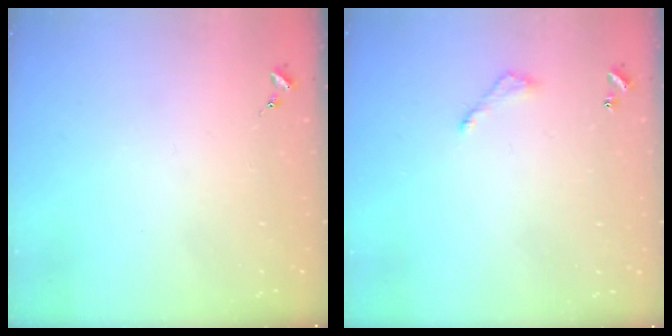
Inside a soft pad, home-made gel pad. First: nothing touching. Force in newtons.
{"total": 6.0, "press": 6.0, "slide": 0.6}